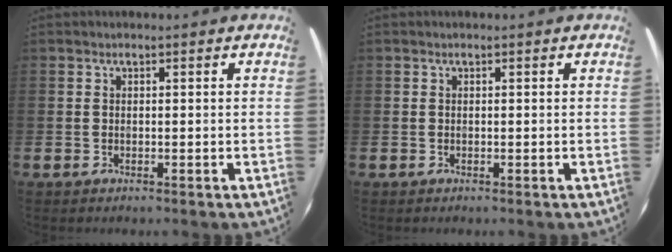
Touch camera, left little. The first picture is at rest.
{"total": 0.0}